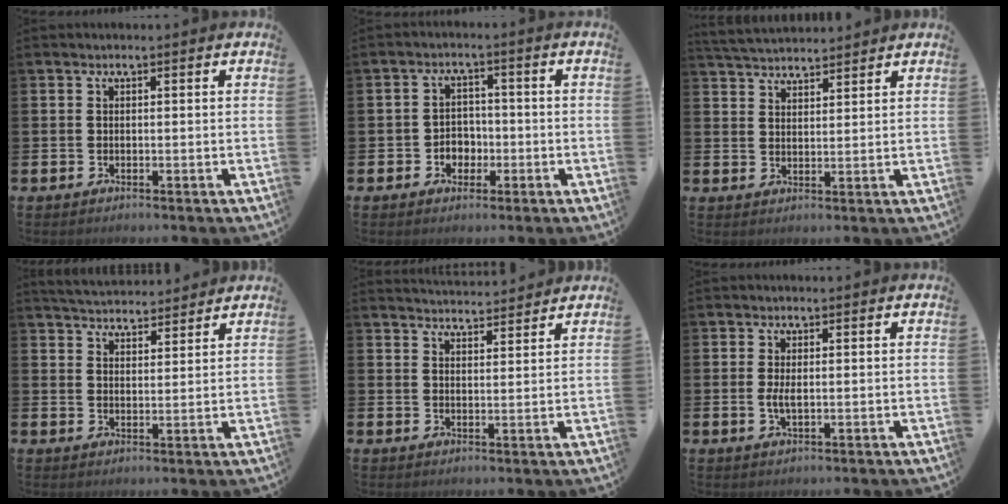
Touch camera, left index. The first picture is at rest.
{"total": 3.2, "force": [-1.2, 2.7, 1.2], "torque": [-0.016, 0.001, -0.033]}
{"total": 4.0, "force": [3.9, 0.6, 0.2], "torque": [-0.016, -0.018, 0.072]}
{"total": 4.6, "force": [4.5, 0.6, -0.2], "torque": [-0.010, -0.025, 0.082]}
{"total": 3.7, "force": [3.7, 0.1, -0.1], "torque": [0.002, -0.026, 0.066]}
{"total": 1.8, "force": [0.0, 0.6, 1.7], "torque": [-0.025, -0.002, -0.002]}